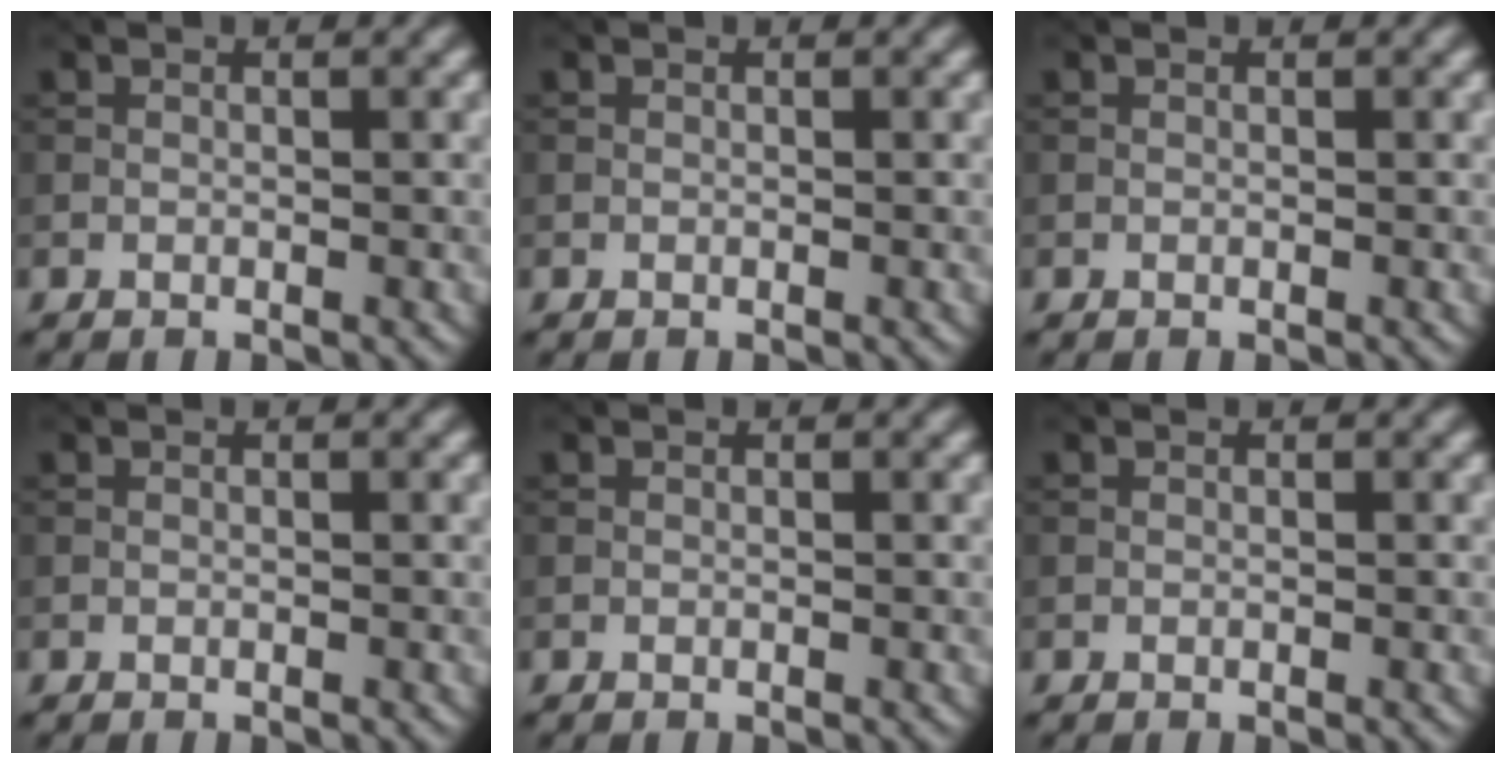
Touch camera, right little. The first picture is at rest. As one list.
[{"total": 0.0}, {"total": 0.0}, {"total": 0.0}, {"total": 0.0}, {"total": 0.0}]